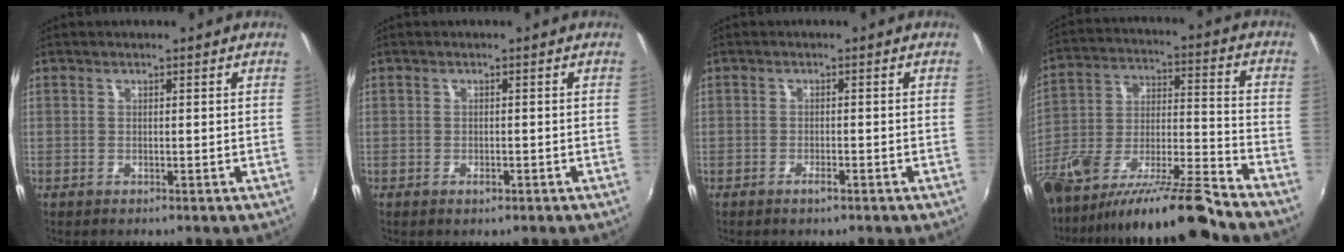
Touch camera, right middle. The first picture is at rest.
{"total": 1.1, "force": [-0.7, 0.6, 0.6], "torque": [-0.010, -0.002, -0.012]}
{"total": 1.4, "force": [-1.1, 0.4, 0.9], "torque": [-0.018, -0.001, -0.021]}
{"total": 17.8, "force": [-13.3, 1.6, 11.7], "torque": [-0.213, -0.031, -0.233]}